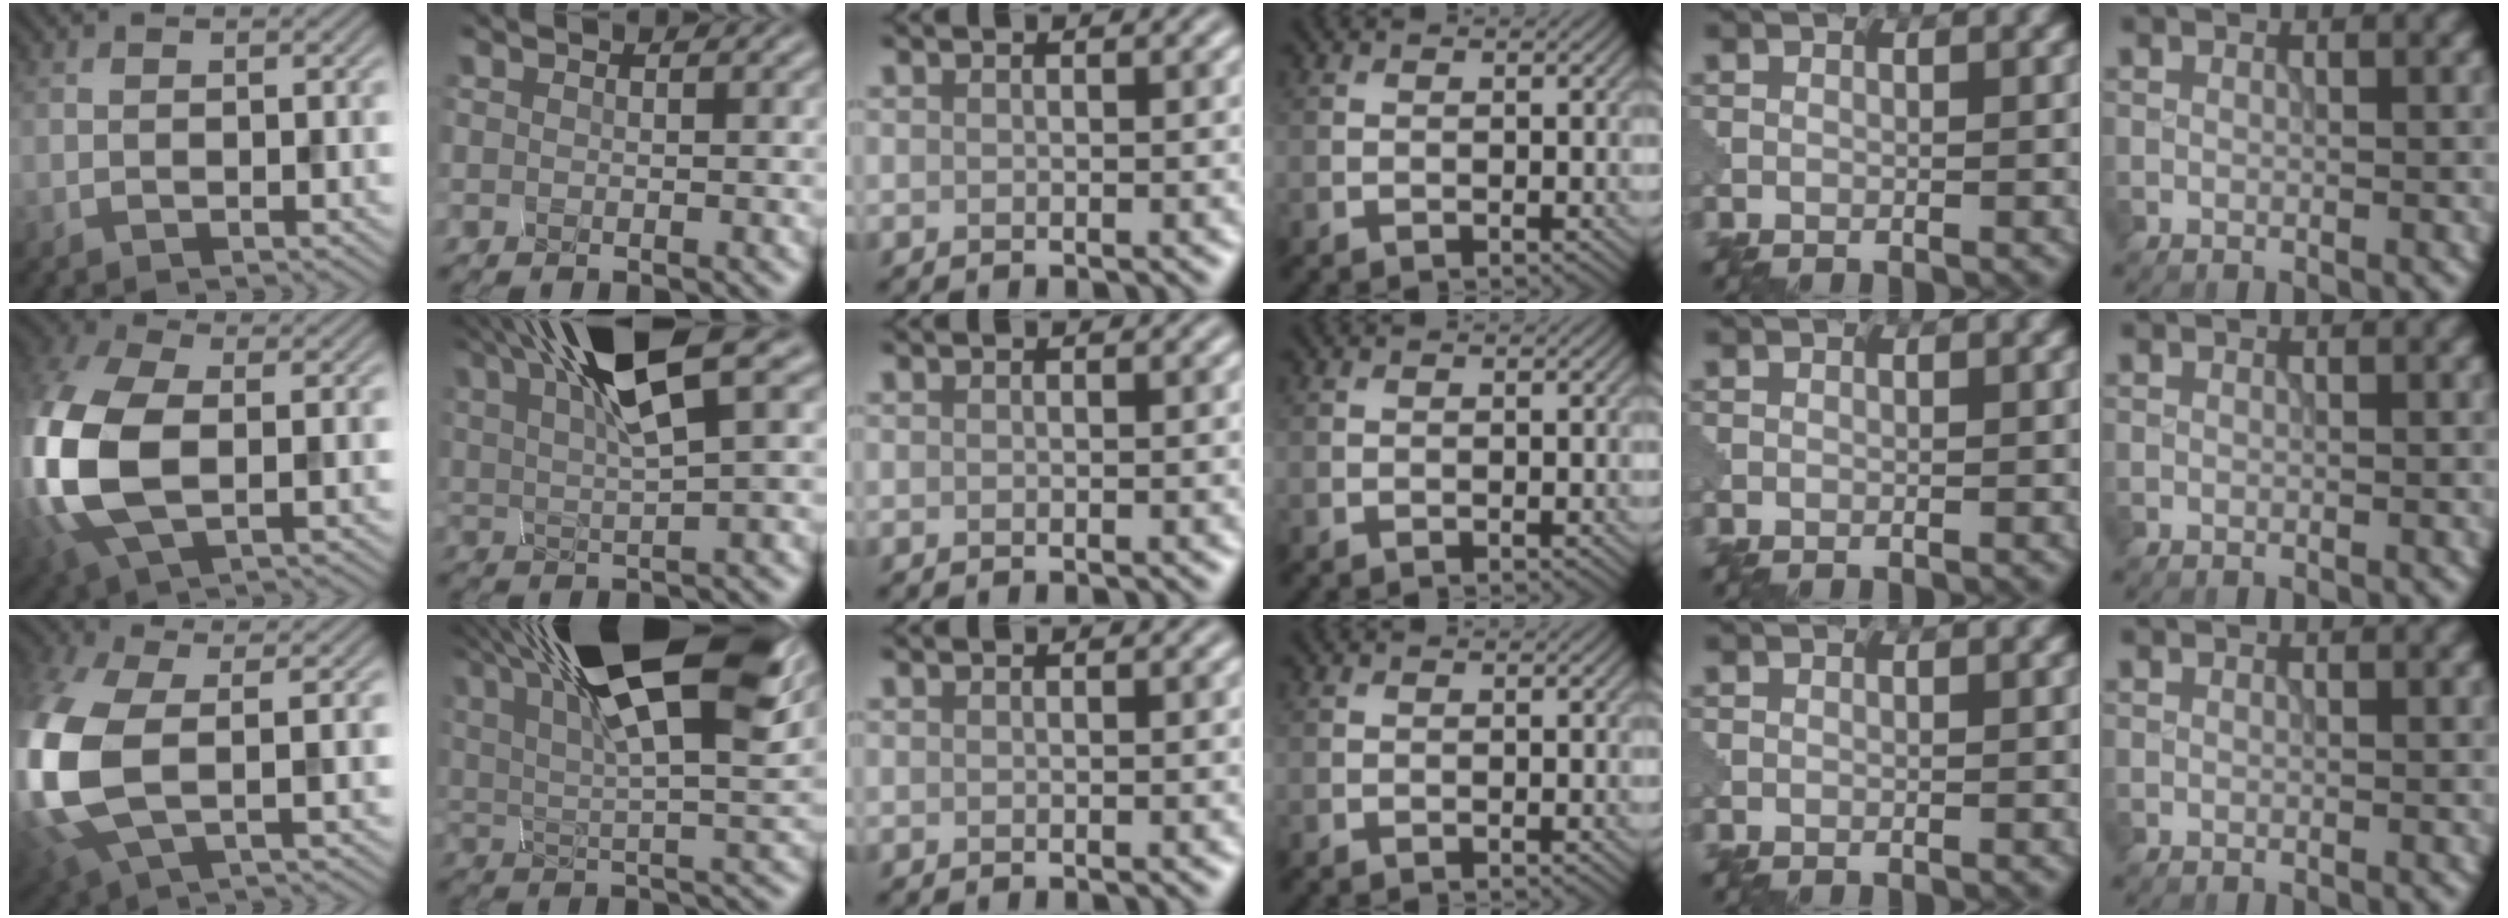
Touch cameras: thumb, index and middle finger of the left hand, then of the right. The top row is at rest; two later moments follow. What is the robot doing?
{"motion": "squeeze", "object": "clothespin"}